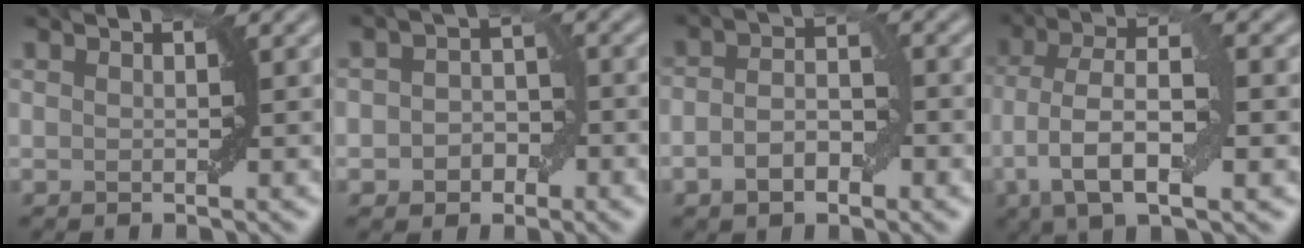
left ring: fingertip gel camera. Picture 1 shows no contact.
{"total": 3.2, "force": [-0.9, 2.5, 1.9], "torque": [-0.021, 0.003, -0.018]}
{"total": 3.8, "force": [-1.3, 2.0, 3.0], "torque": [-0.056, 0.005, -0.025]}
{"total": 8.3, "force": [-1.8, 3.3, 7.4], "torque": [-0.142, 0.006, -0.038]}